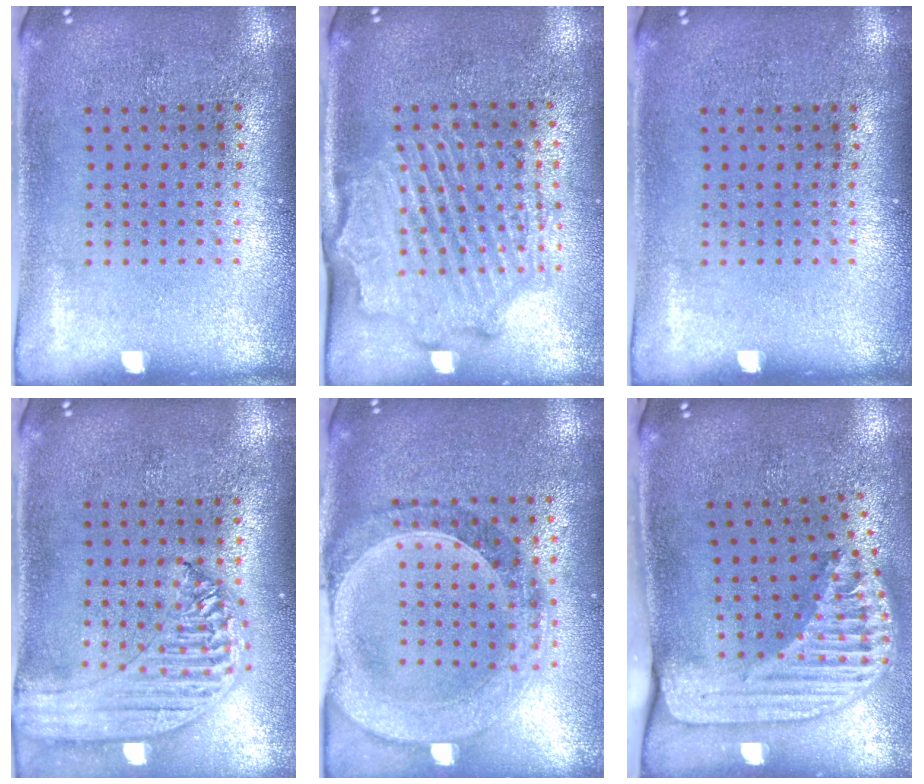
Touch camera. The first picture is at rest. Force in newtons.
{"total": 2.1, "press": 2.1, "slide": 0.4}
{"total": 0.0}
{"total": 1.7, "press": 1.7, "slide": 0.5}
{"total": 1.5, "press": 1.4, "slide": 0.4}
{"total": 2.6, "press": 1.8, "slide": 1.8}